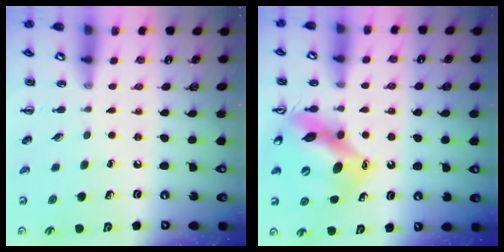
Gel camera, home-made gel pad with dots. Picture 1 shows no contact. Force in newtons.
{"total": 13.8, "press": 13.2, "slide": 3.8}